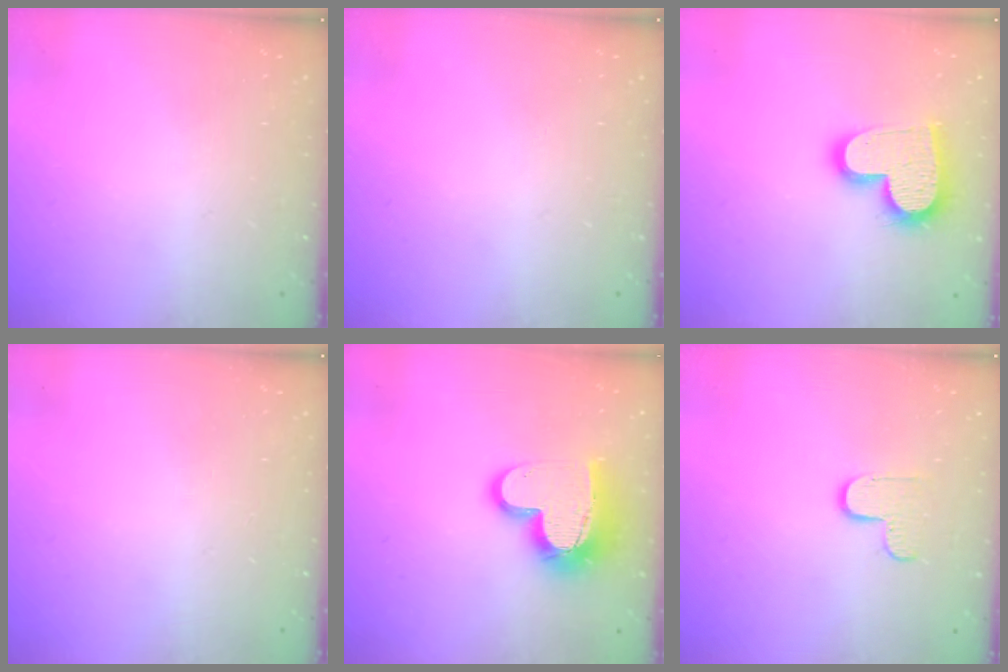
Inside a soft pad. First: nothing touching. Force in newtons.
{"total": 0.0}
{"total": 15.7, "press": 15.7, "slide": 0.8}
{"total": 0.7, "press": 0.7, "slide": 0.1}
{"total": 16.5, "press": 16.5, "slide": 0.5}
{"total": 5.9, "press": 5.9, "slide": 0.2}